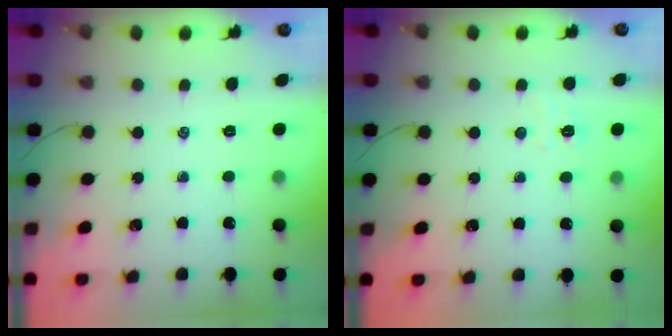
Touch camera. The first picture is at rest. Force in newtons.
{"total": 4.2, "press": 4.1, "slide": 0.9}